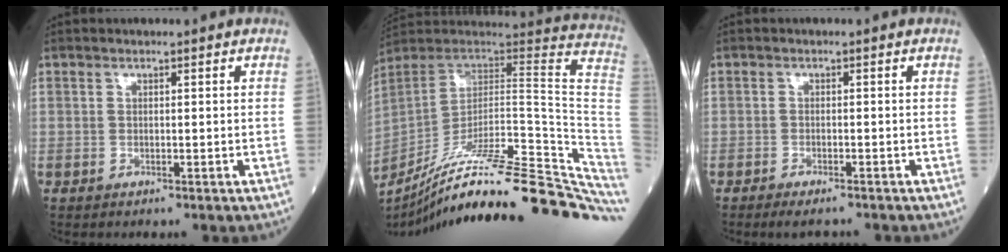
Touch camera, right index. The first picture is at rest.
{"total": 35.4, "force": [-28.2, 2.6, 21.2], "torque": [-0.200, -0.018, -0.401]}
{"total": 3.1, "force": [-2.6, 0.8, 1.4], "torque": [-0.020, -0.006, -0.038]}